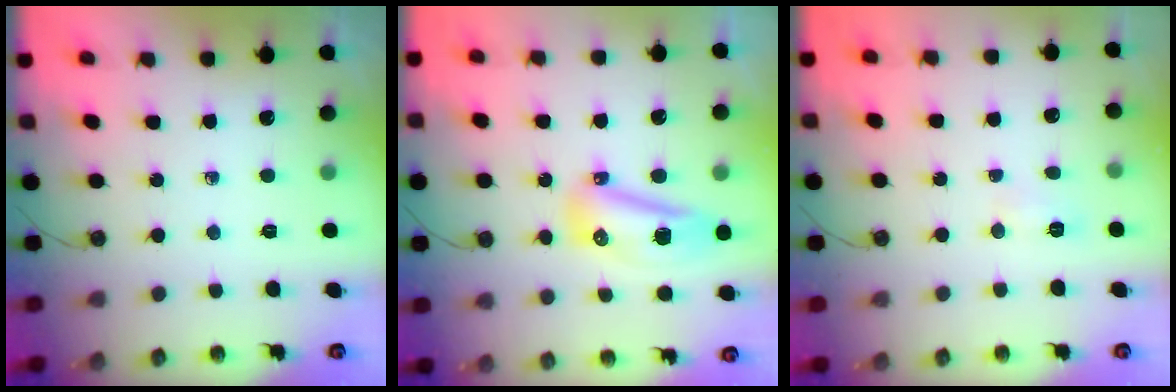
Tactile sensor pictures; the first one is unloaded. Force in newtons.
{"total": 14.0, "press": 11.8, "slide": 7.5}
{"total": 4.4, "press": 4.3, "slide": 0.8}